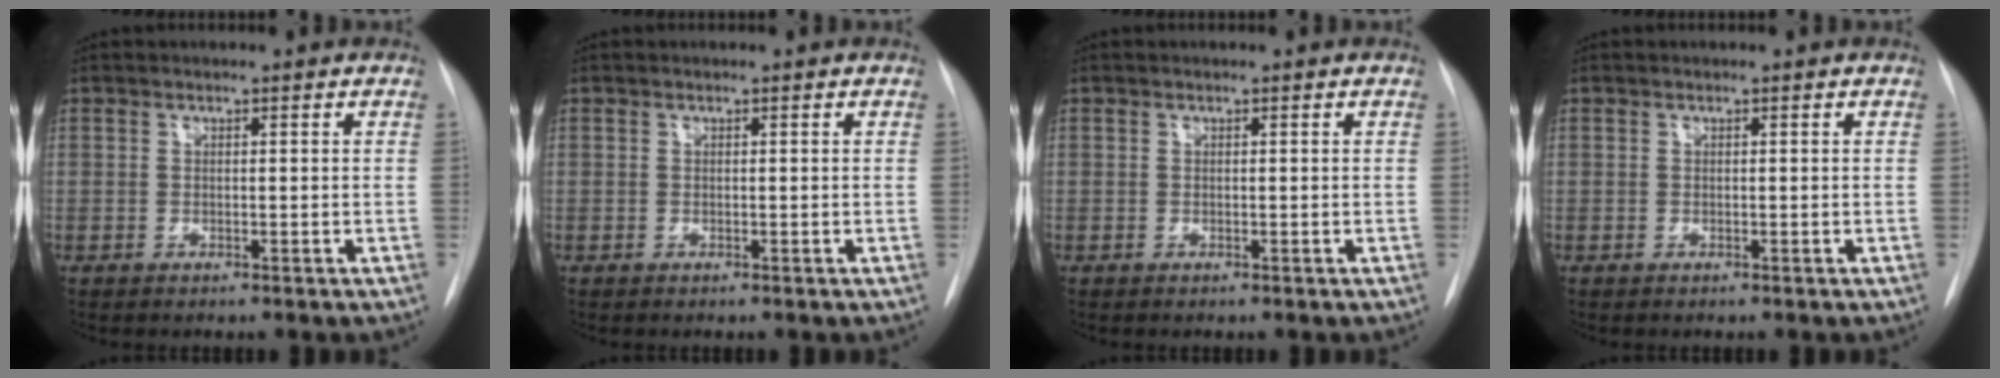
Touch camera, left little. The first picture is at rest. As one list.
[{"total": 0.0}, {"total": 0.0}, {"total": 0.0}]